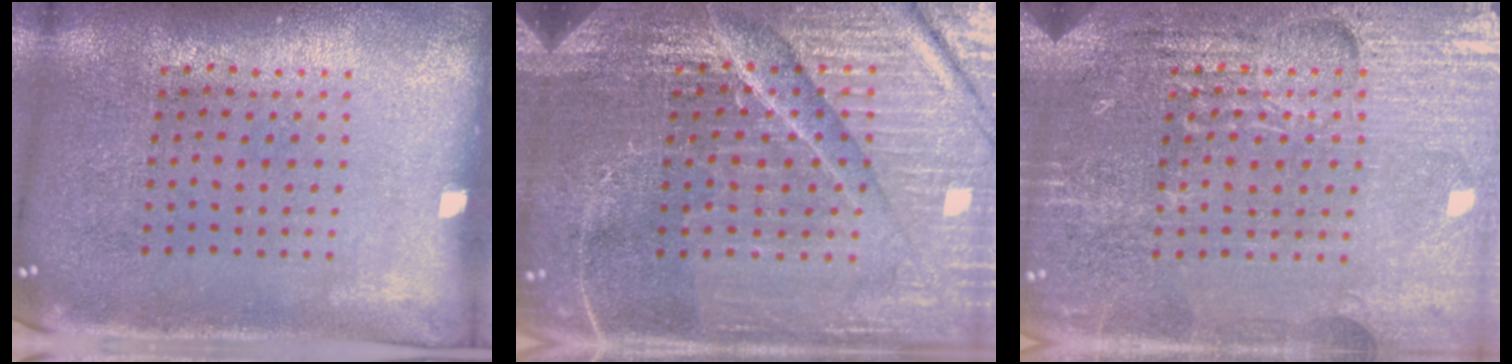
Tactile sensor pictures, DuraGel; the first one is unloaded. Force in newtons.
{"total": 5.9, "press": 5.3, "slide": 2.5}
{"total": 4.4, "press": 4.2, "slide": 1.5}